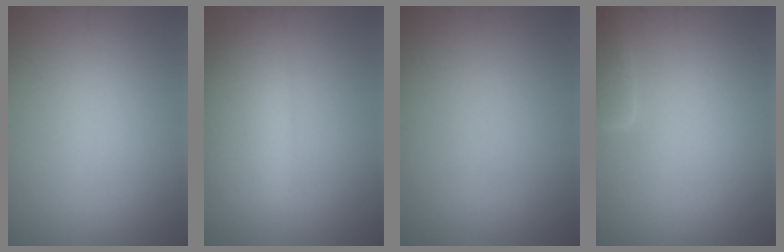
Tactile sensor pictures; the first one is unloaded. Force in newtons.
{"total": 4.5, "press": 4.5, "slide": 0.2}
{"total": 0.0}
{"total": 1.9, "press": 1.9, "slide": 0.1}